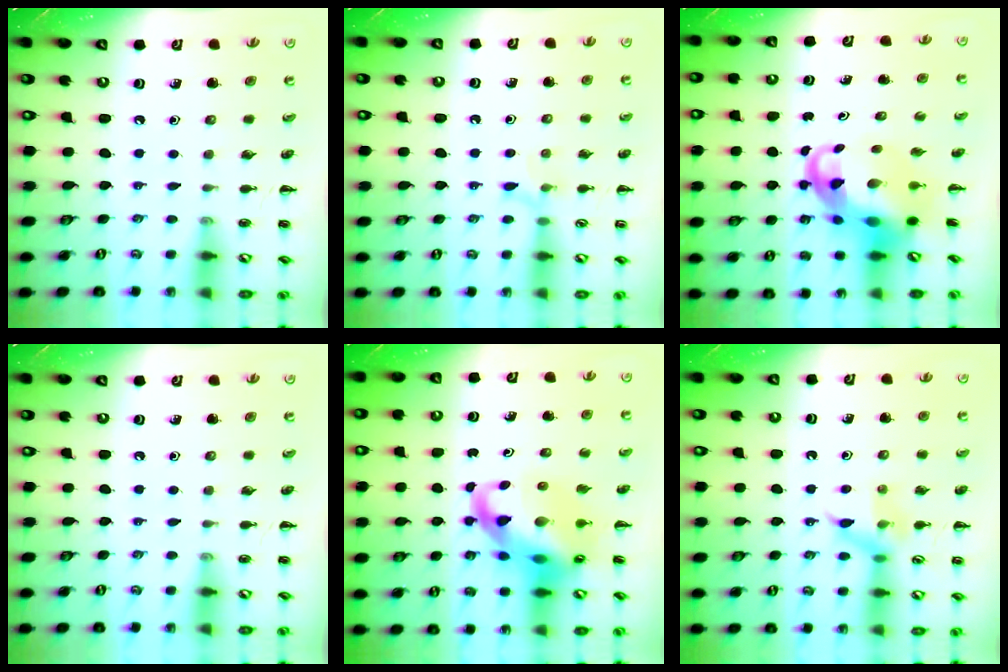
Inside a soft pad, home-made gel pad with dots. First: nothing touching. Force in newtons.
{"total": 6.7, "press": 6.3, "slide": 2.3}
{"total": 6.4, "press": 6.2, "slide": 1.4}
{"total": 0.0}
{"total": 14.9, "press": 14.3, "slide": 4.1}
{"total": 10.9, "press": 10.8, "slide": 1.7}